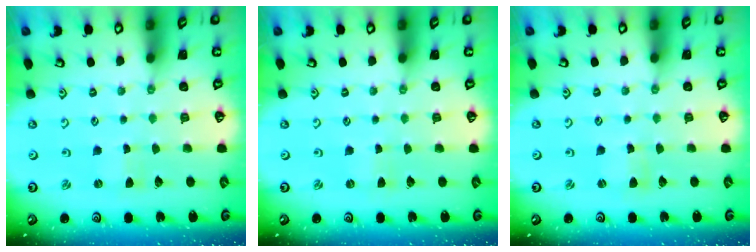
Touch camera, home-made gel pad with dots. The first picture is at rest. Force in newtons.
{"total": 0.0}
{"total": 0.8, "press": 0.8, "slide": 0.1}